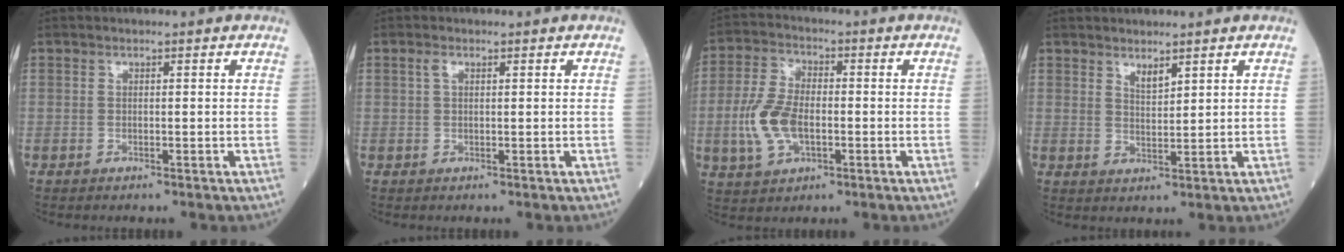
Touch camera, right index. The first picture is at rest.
{"total": 1.1, "force": [0.5, 0.5, 0.8], "torque": [-0.021, 0.007, 0.009]}
{"total": 9.0, "force": [-1.8, 4.7, 7.5], "torque": [-0.177, 0.007, -0.034]}
{"total": 2.3, "force": [1.8, 0.5, 1.3], "torque": [-0.027, -0.009, 0.039]}